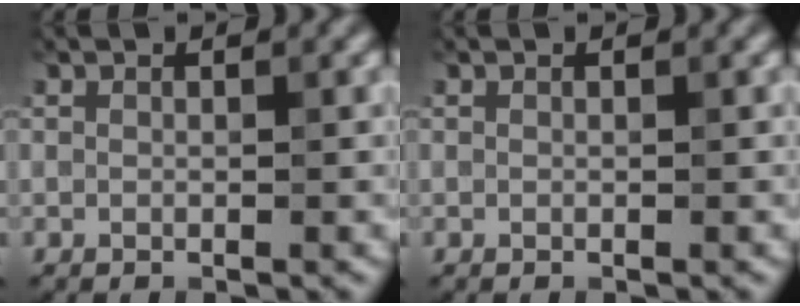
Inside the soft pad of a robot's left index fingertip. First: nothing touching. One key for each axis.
{"total": 0.0}